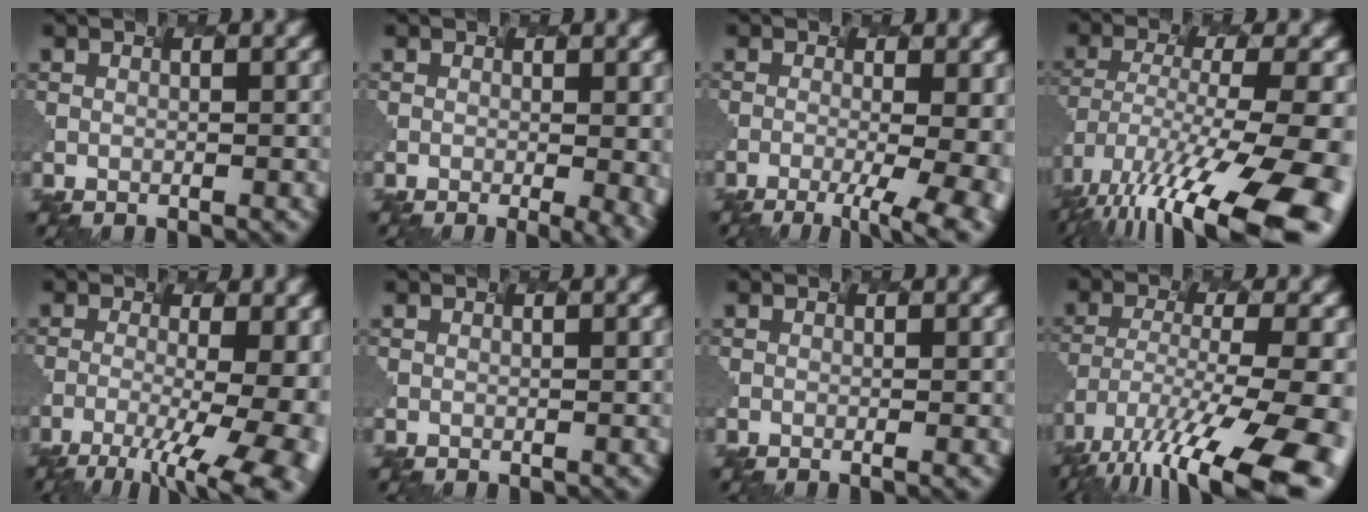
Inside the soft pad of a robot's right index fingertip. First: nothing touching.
{"total": 5.1, "force": [-1.0, 1.7, 4.6], "torque": [-0.019, -0.005, 0.011]}
{"total": 7.8, "force": [-2.9, 2.8, 6.7], "torque": [-0.075, -0.006, -0.009]}
{"total": 14.9, "force": [-9.3, 3.8, 11.1], "torque": [-0.241, -0.025, -0.109]}
{"total": 11.0, "force": [-4.3, 4.2, 9.3], "torque": [-0.134, -0.015, -0.024]}
{"total": 0.0}
{"total": 0.6, "force": [-0.3, -0.2, 0.5], "torque": [-0.015, 0.001, 0.005]}
{"total": 14.3, "force": [-10.2, 3.1, 9.6], "torque": [-0.207, -0.042, -0.122]}